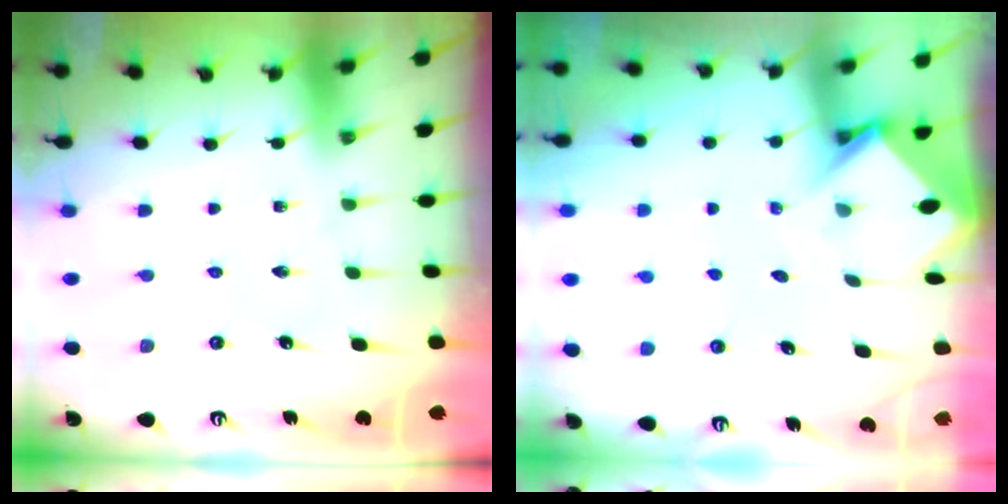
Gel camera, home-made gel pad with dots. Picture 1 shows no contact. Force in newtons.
{"total": 3.4, "press": 3.4, "slide": 0.2}